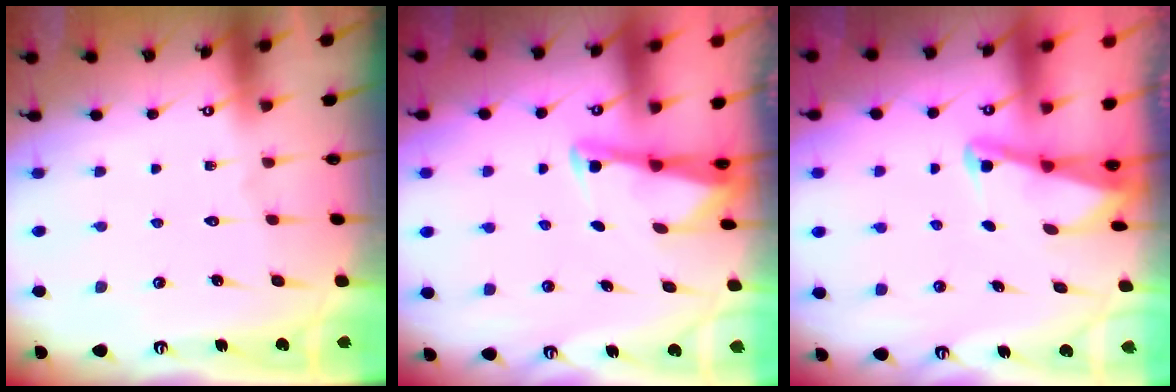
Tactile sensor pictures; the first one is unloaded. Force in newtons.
{"total": 2.9, "press": 2.9, "slide": 0.2}
{"total": 2.2, "press": 2.2, "slide": 0.4}